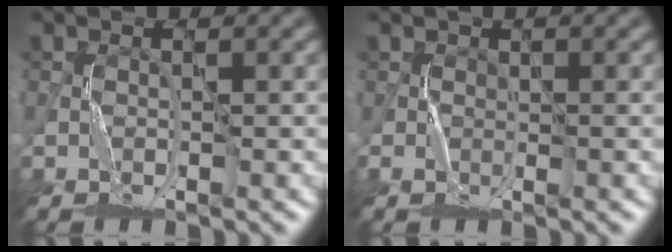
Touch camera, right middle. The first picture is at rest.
{"total": 0.8, "force": [0.0, 0.5, -0.5], "torque": [0.010, -0.002, 0.001]}